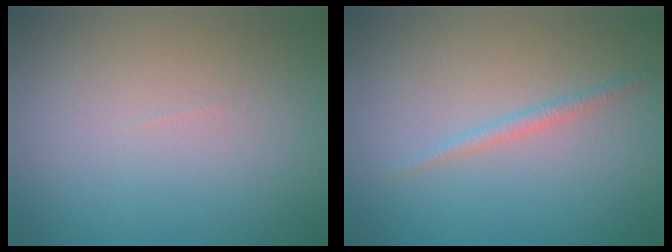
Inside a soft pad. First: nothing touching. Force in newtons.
{"total": 1.0, "press": 1.0, "slide": 0.0}